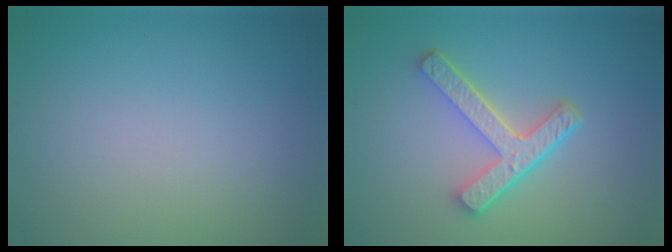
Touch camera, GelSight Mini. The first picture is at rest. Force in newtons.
{"total": 4.8, "press": 3.7, "slide": 3.2}